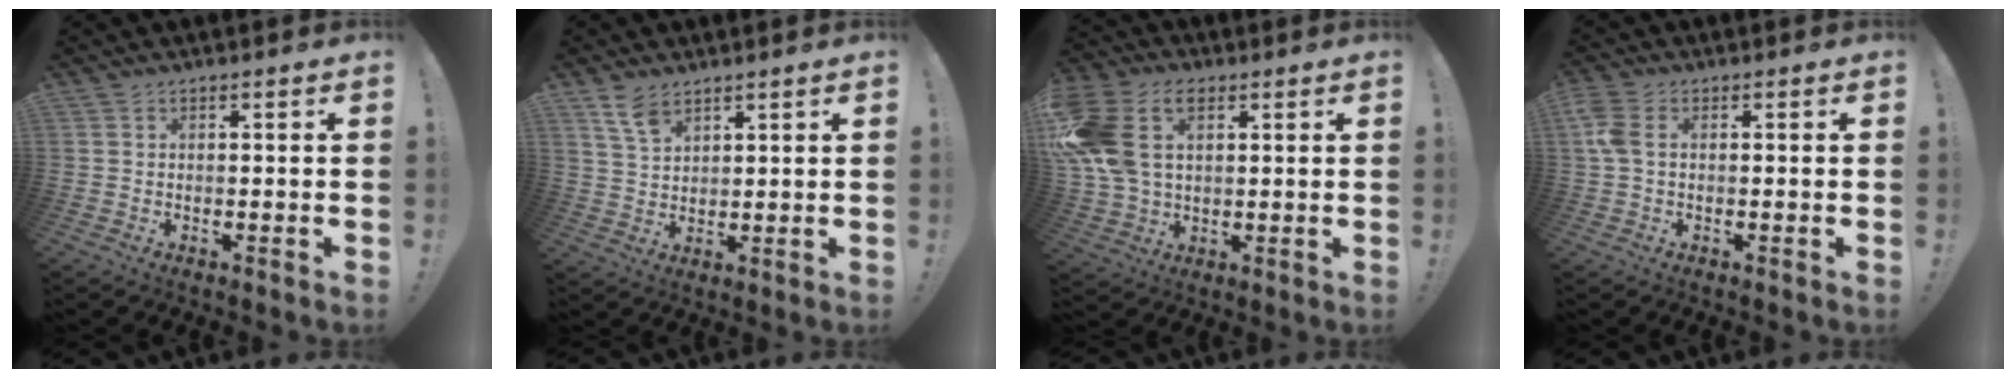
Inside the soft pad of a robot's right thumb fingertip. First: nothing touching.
{"total": 6.8, "force": [4.6, 3.7, 3.4], "torque": [-0.063, -0.020, 0.089]}
{"total": 16.5, "force": [5.4, 11.1, 10.9], "torque": [-0.221, -0.016, 0.103]}
{"total": 4.9, "force": [0.8, 2.9, 3.8], "torque": [-0.096, 0.004, 0.015]}